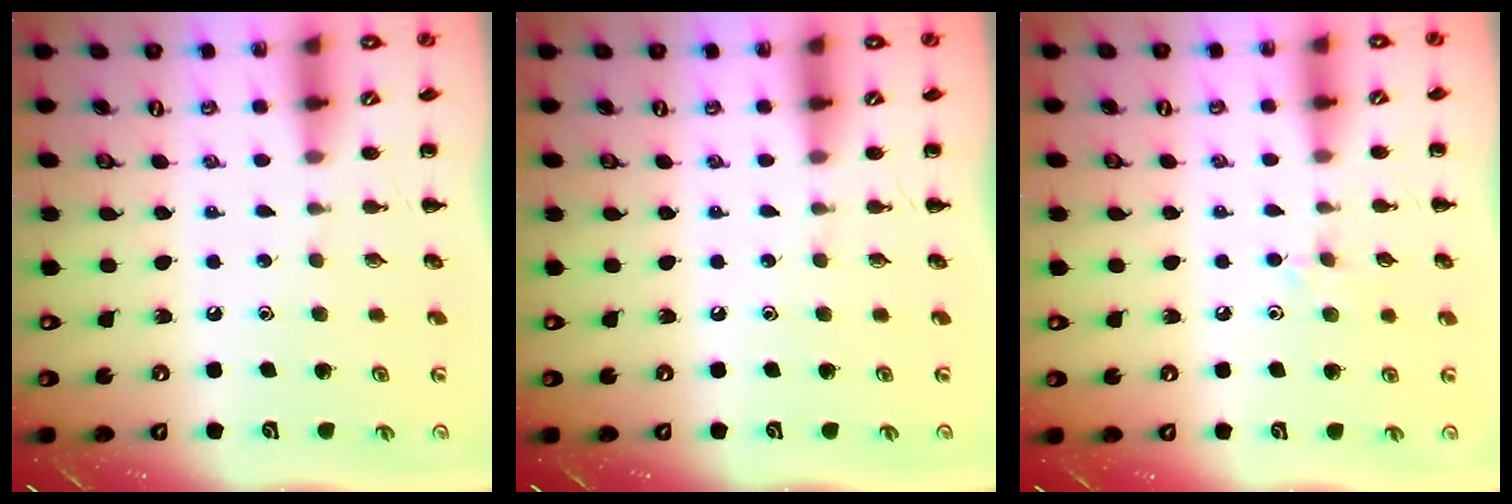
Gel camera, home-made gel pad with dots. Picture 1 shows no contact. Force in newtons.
{"total": 0.0}
{"total": 5.2, "press": 5.0, "slide": 1.7}